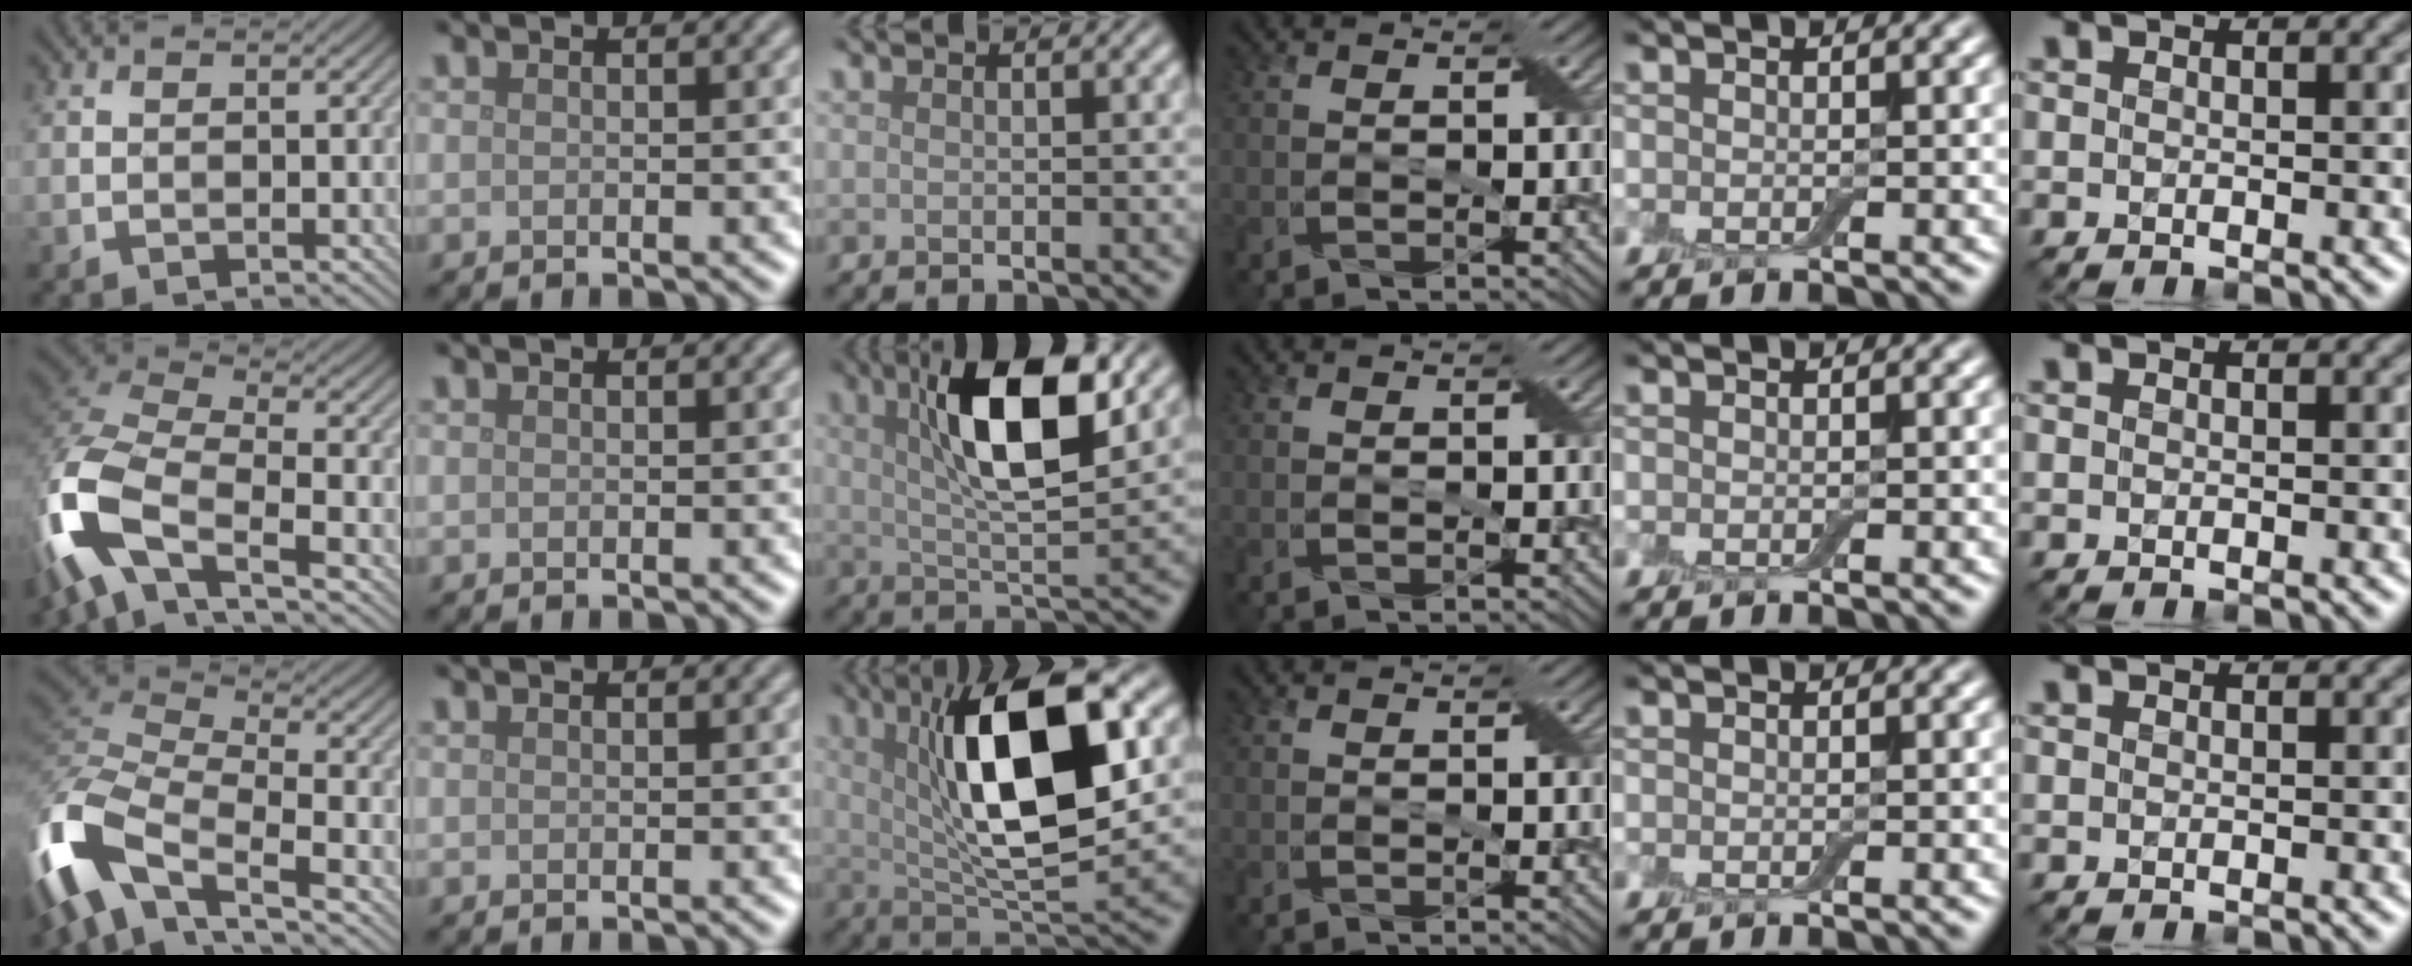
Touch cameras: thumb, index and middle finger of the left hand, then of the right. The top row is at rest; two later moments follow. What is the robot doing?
{"motion": "open", "object": "airpods case & airpods"}